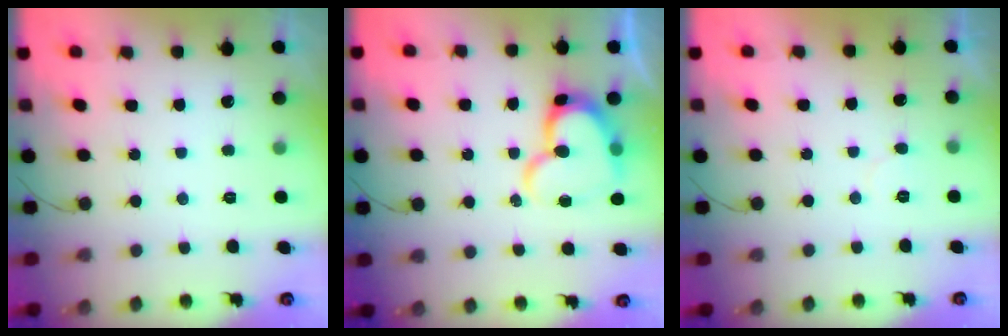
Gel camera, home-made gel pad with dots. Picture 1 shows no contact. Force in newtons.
{"total": 14.4, "press": 14.3, "slide": 1.3}
{"total": 3.0, "press": 3.0, "slide": 0.2}